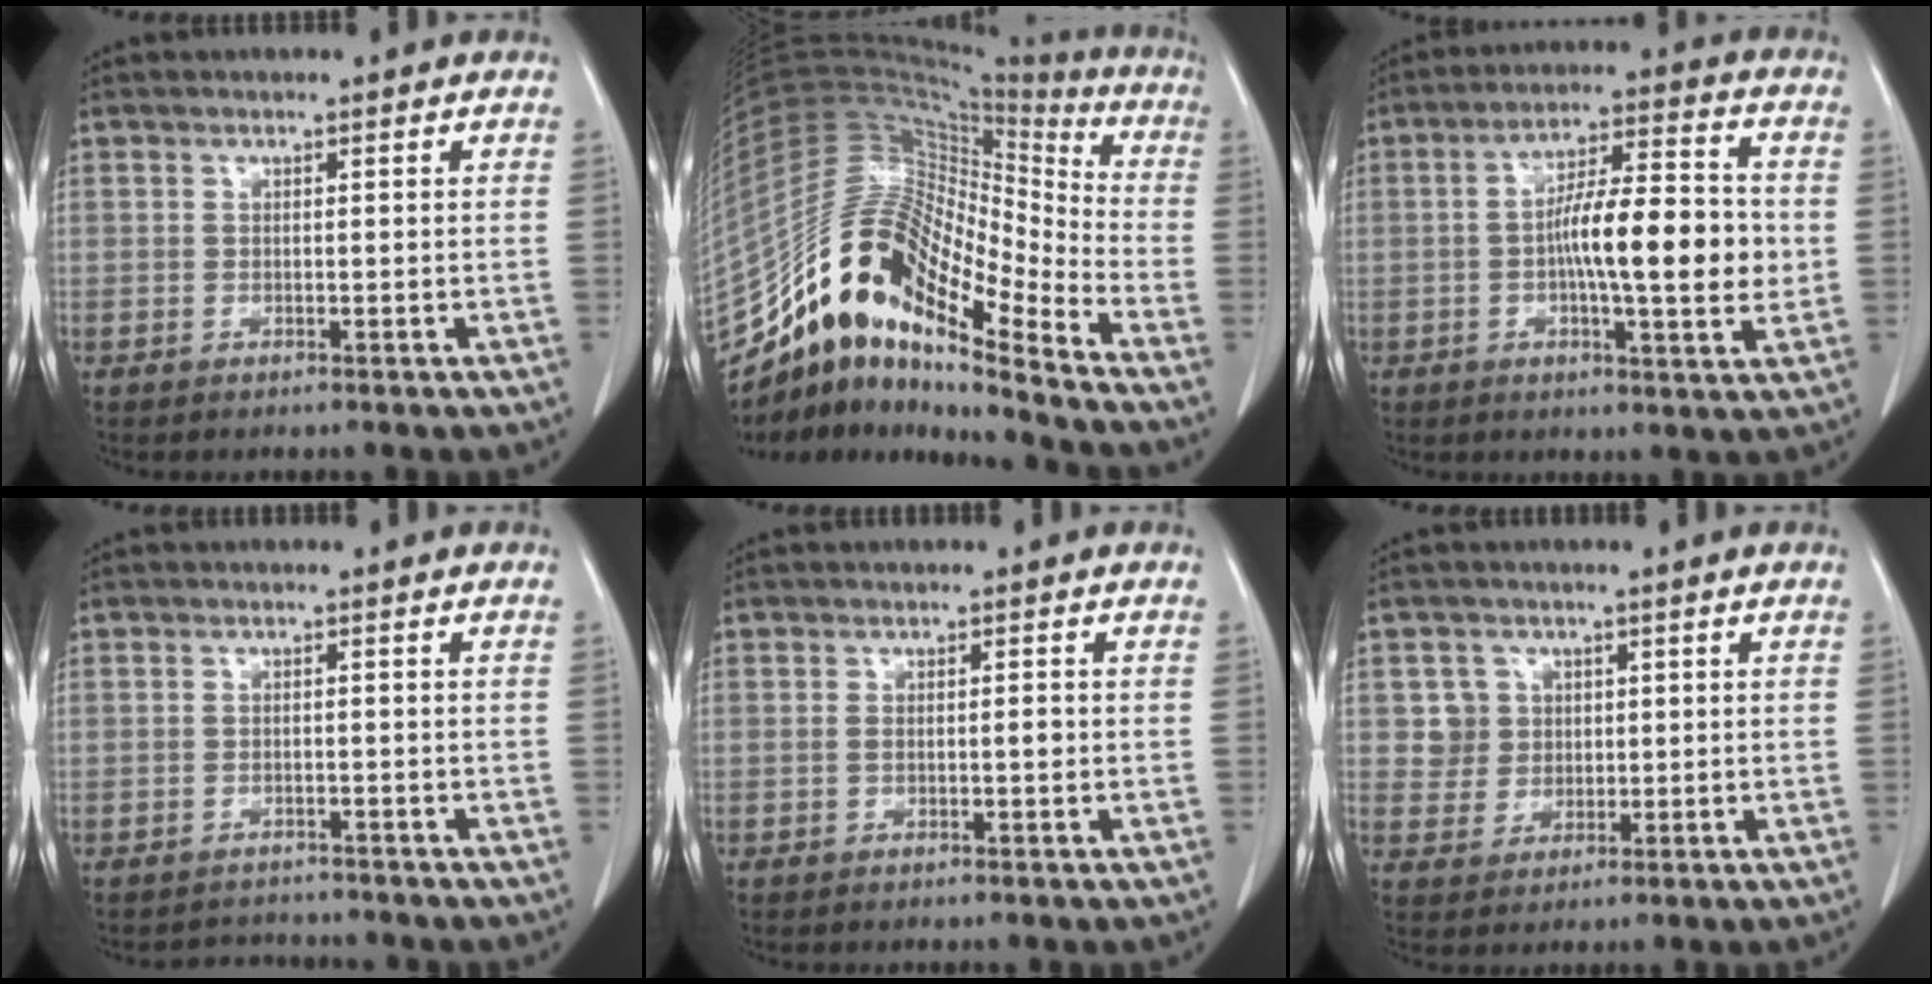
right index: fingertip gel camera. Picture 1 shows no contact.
{"total": 20.1, "force": [-14.7, 4.3, 13.1], "torque": [-0.249, 0.036, -0.268]}
{"total": 13.5, "force": [-0.9, 2.4, 13.3], "torque": [-0.219, 0.010, -0.018]}
{"total": 2.8, "force": [-2.7, 0.6, -0.6], "torque": [0.008, -0.003, -0.038]}
{"total": 1.3, "force": [-0.2, 0.3, 1.2], "torque": [-0.021, 0.001, -0.002]}
{"total": 4.2, "force": [1.2, 4.1, 0.1], "torque": [0.006, 0.010, 0.025]}